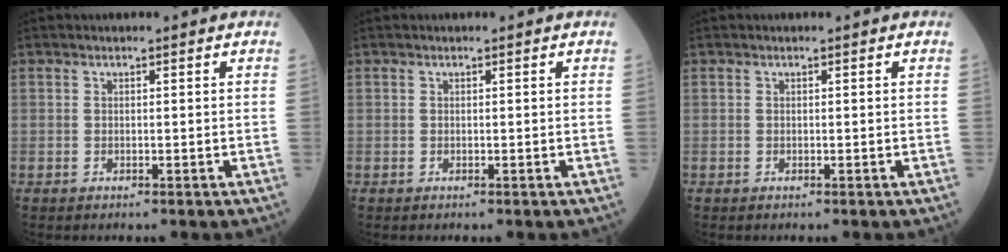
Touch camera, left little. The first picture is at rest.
{"total": 0.0}
{"total": 0.0}